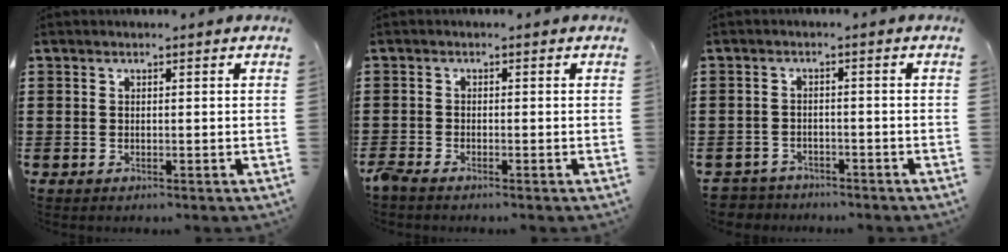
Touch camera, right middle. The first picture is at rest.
{"total": 1.5, "force": [-1.3, 0.1, 0.6], "torque": [-0.027, -0.006, -0.030]}
{"total": 2.8, "force": [-2.7, 0.6, -0.3], "torque": [-0.003, 0.000, -0.061]}